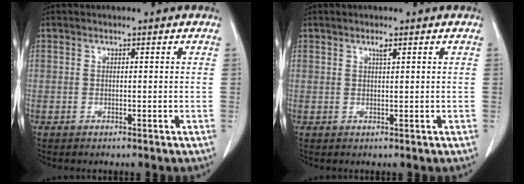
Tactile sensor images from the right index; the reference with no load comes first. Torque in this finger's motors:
{"motor_torque": [0.08, -0.05, 0.04, 0.01]}